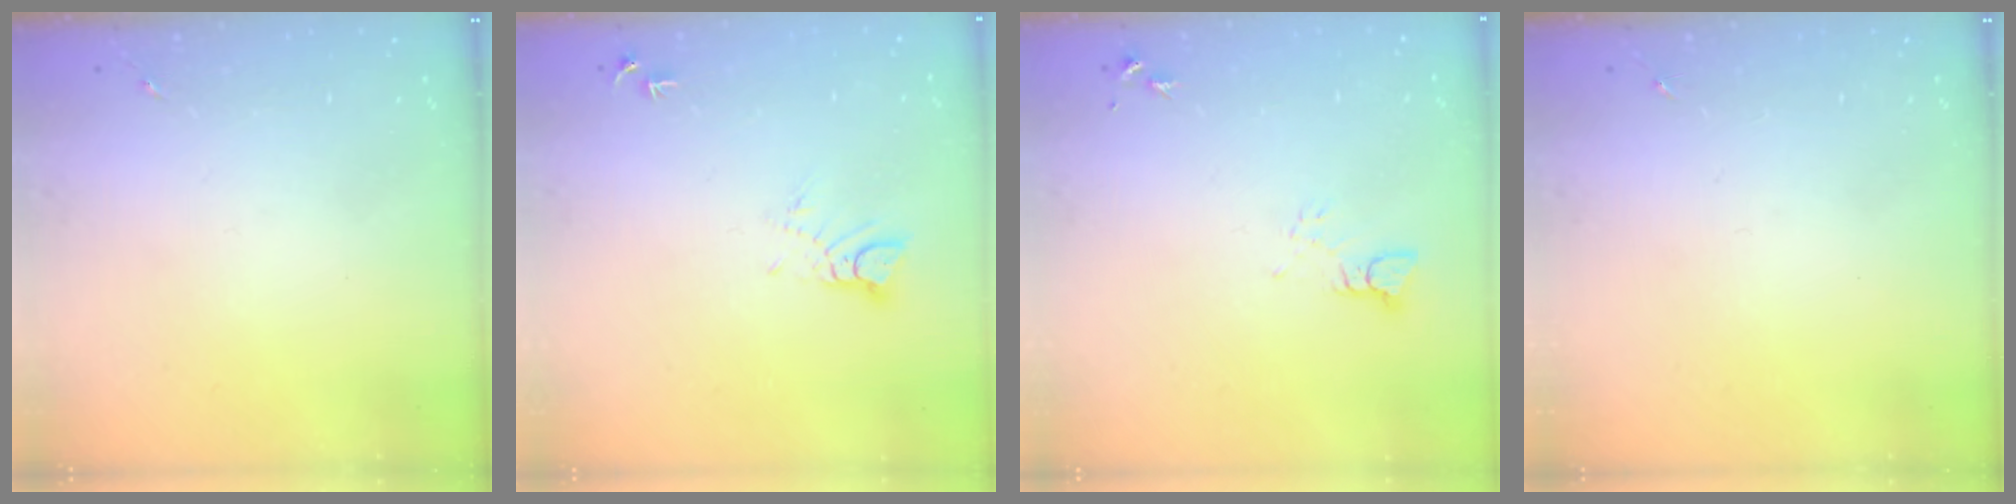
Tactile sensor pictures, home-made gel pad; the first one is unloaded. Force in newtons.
{"total": 4.3, "press": 4.3, "slide": 0.4}
{"total": 3.3, "press": 3.3, "slide": 0.0}
{"total": 0.0}